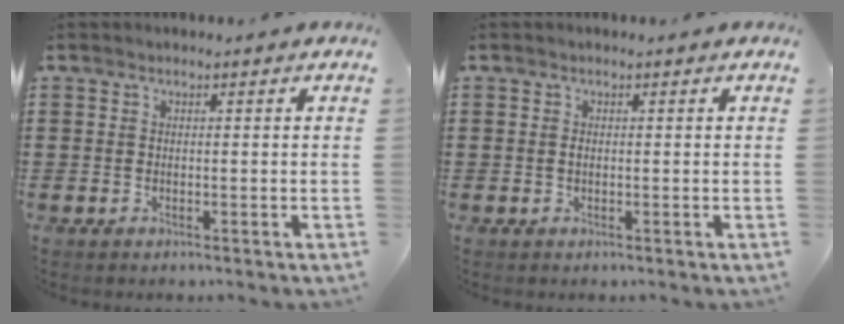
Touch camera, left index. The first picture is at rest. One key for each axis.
{"total": 0.6, "fx": 0.0, "fy": 0.3, "fz": 0.5, "tx": -0.012, "ty": -0.002, "tz": -0.001}